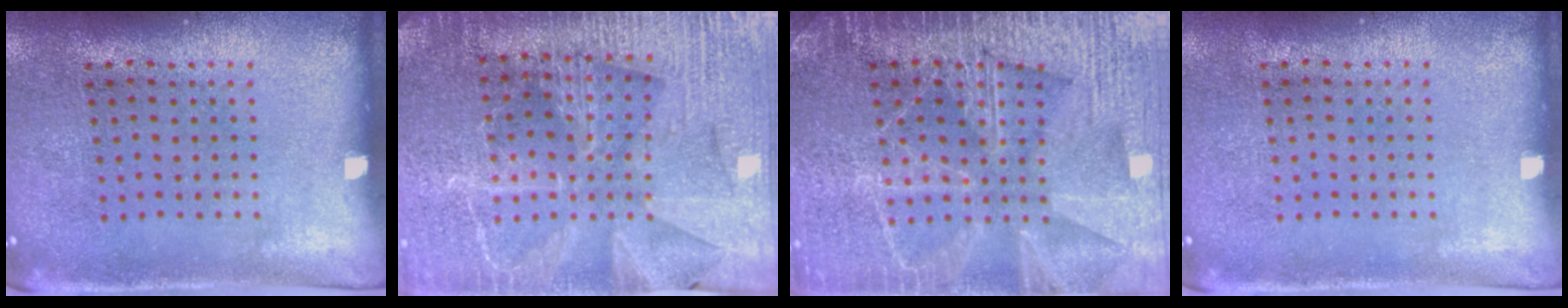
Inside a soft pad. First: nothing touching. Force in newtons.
{"total": 4.0, "press": 3.7, "slide": 1.3}
{"total": 6.5, "press": 6.5, "slide": 0.8}
{"total": 0.0}